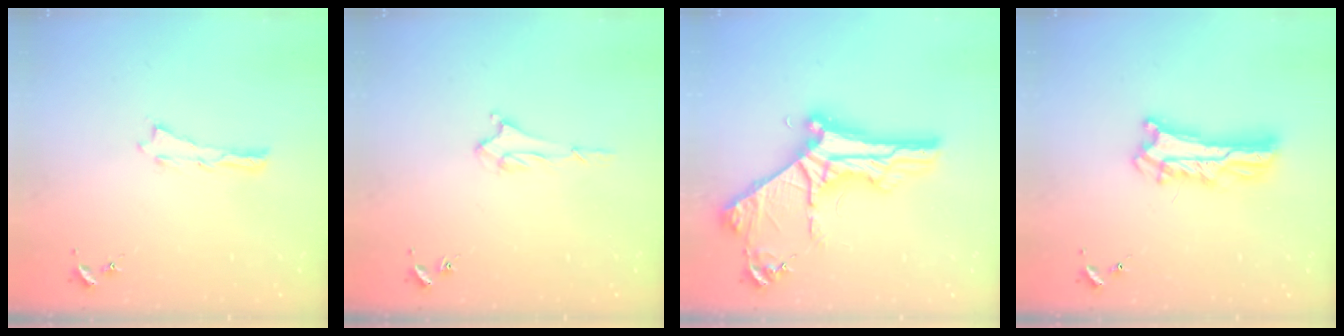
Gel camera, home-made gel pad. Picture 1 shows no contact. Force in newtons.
{"total": 1.7, "press": 1.6, "slide": 0.4}
{"total": 10.4, "press": 10.3, "slide": 1.3}
{"total": 7.0, "press": 6.9, "slide": 0.6}